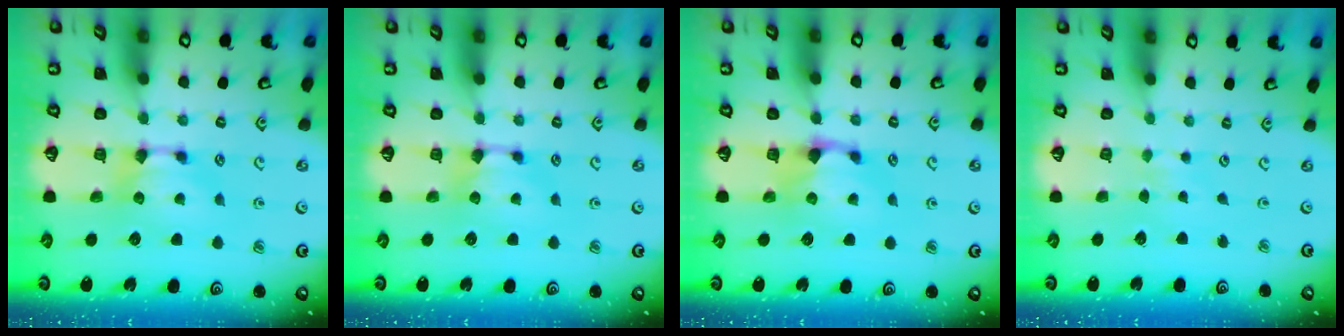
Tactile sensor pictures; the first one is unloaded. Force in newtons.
{"total": 0.0}
{"total": 1.2, "press": 0.8, "slide": 0.9}
{"total": 3.6, "press": 3.6, "slide": 0.5}